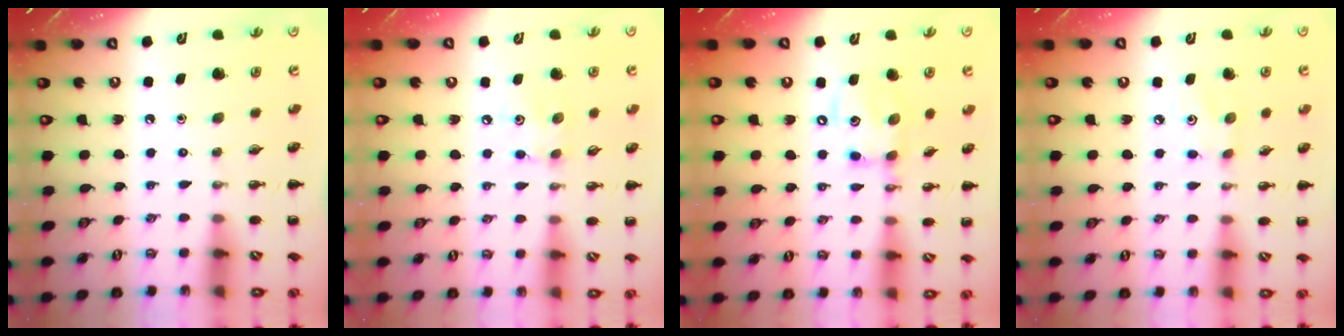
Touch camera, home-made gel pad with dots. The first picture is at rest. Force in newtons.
{"total": 5.1, "press": 5.0, "slide": 0.8}
{"total": 12.4, "press": 12.2, "slide": 2.1}
{"total": 2.9, "press": 2.8, "slide": 0.8}